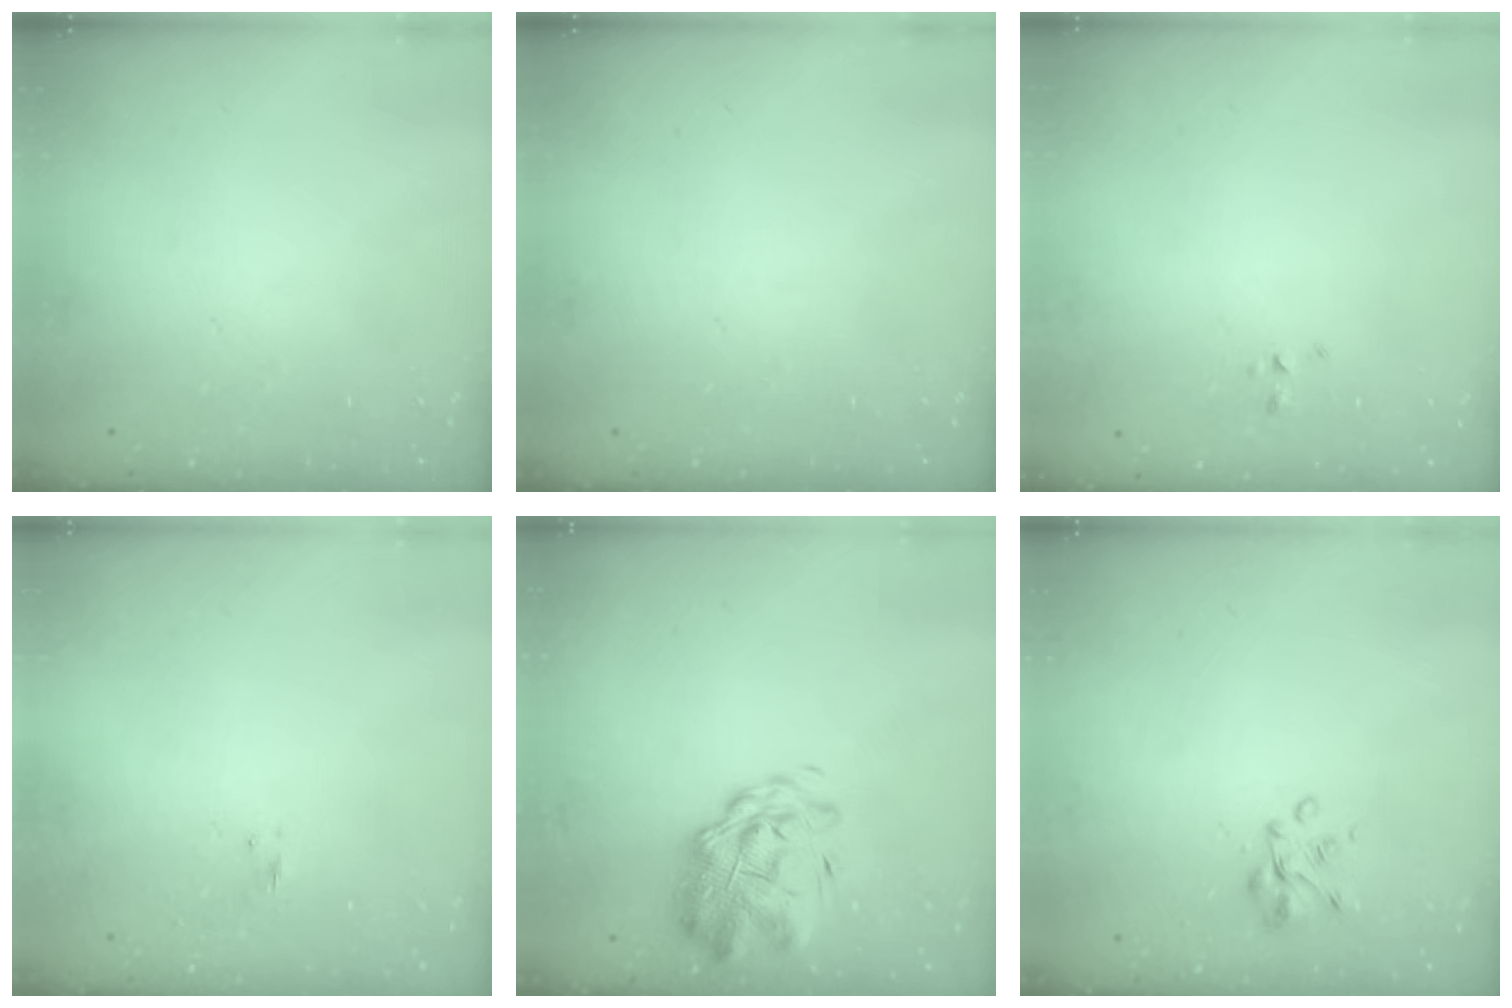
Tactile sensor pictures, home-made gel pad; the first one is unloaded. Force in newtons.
{"total": 0.0}
{"total": 0.6, "press": 0.3, "slide": 0.5}
{"total": 1.3, "press": 1.1, "slide": 0.6}
{"total": 3.1, "press": 2.6, "slide": 1.7}
{"total": 3.9, "press": 3.7, "slide": 1.3}